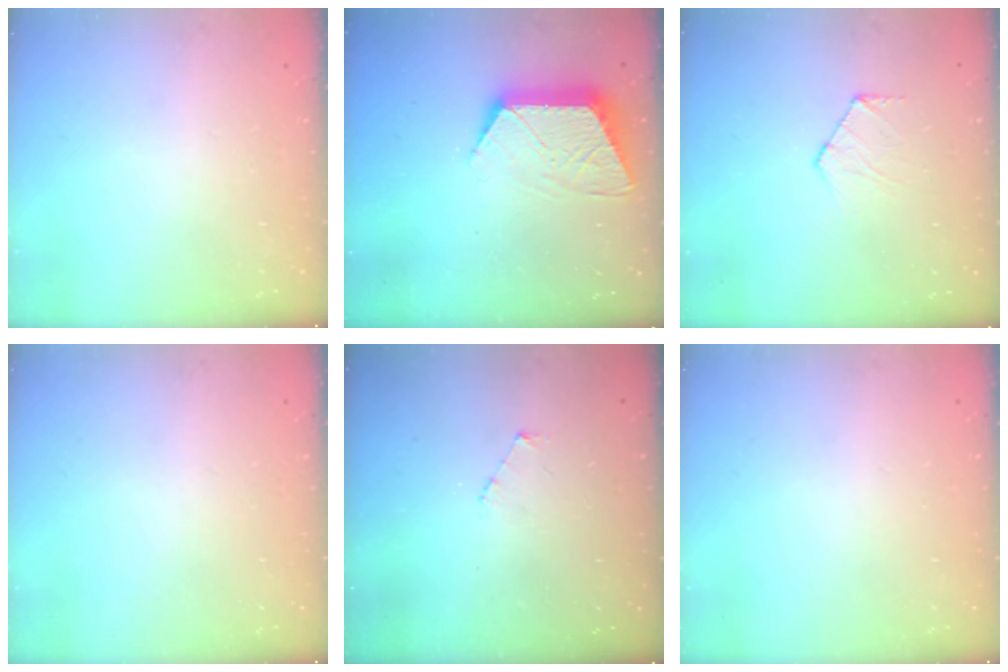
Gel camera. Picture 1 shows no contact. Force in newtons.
{"total": 12.2, "press": 12.2, "slide": 0.6}
{"total": 5.9, "press": 5.9, "slide": 0.6}
{"total": 0.0}
{"total": 3.0, "press": 3.0, "slide": 0.3}
{"total": 0.0}